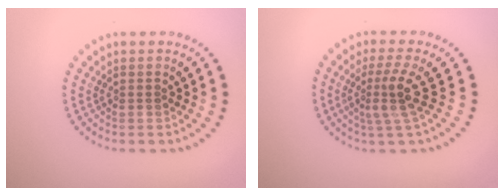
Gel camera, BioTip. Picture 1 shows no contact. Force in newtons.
{"total": 3.3, "press": 2.3, "slide": 2.4}